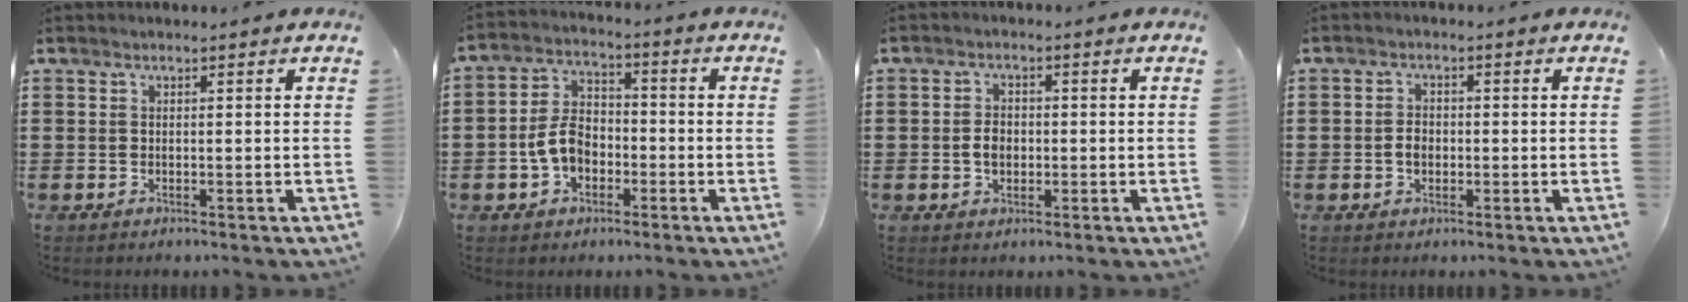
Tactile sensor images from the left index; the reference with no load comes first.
{"total": 6.4, "force": [-2.2, 4.5, 4.1], "torque": [-0.104, 0.009, -0.049]}
{"total": 2.8, "force": [-0.4, 2.0, 1.9], "torque": [-0.040, 0.004, -0.009]}
{"total": 2.4, "force": [-0.4, 1.7, 1.6], "torque": [-0.034, 0.005, -0.010]}